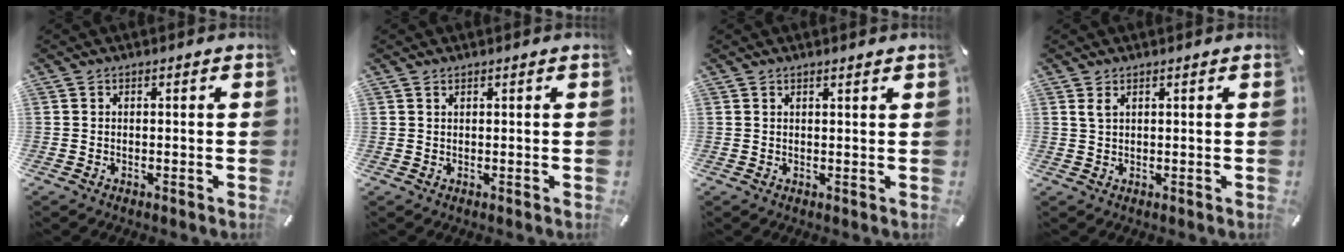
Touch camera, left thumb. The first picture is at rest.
{"total": 0.5, "force": [0.4, 0.2, 0.4], "torque": [-0.006, 0.000, 0.007]}
{"total": 1.0, "force": [0.9, 0.0, 0.4], "torque": [-0.007, -0.003, 0.017]}
{"total": 1.6, "force": [0.9, 0.6, 1.1], "torque": [-0.024, 0.000, 0.017]}